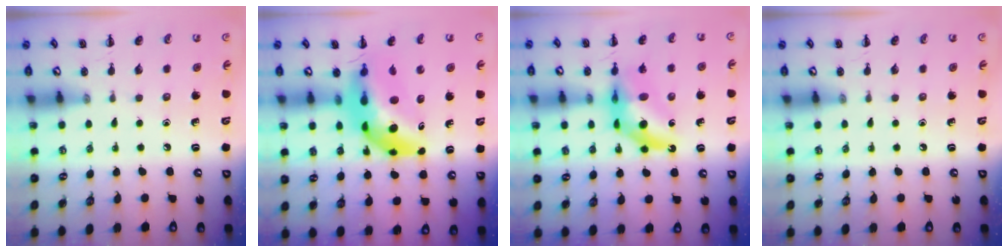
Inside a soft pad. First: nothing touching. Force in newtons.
{"total": 12.8, "press": 12.3, "slide": 3.8}
{"total": 11.5, "press": 10.9, "slide": 3.5}
{"total": 0.0}